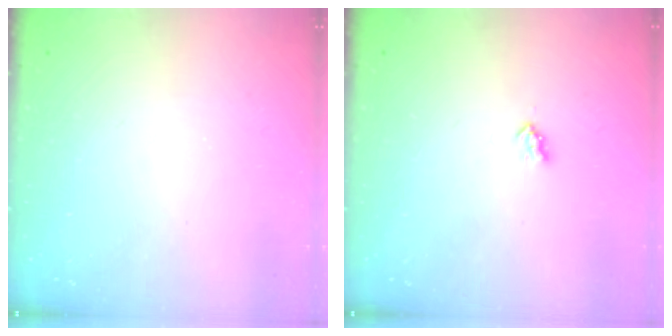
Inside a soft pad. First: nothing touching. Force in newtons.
{"total": 2.2, "press": 2.1, "slide": 0.4}